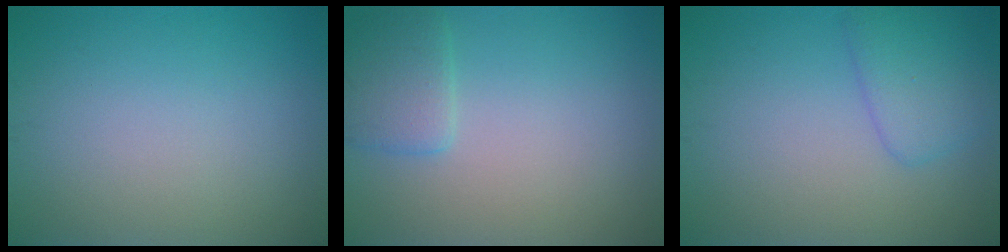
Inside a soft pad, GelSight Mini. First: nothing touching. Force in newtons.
{"total": 2.4, "press": 2.3, "slide": 0.2}
{"total": 2.9, "press": 2.9, "slide": 0.1}